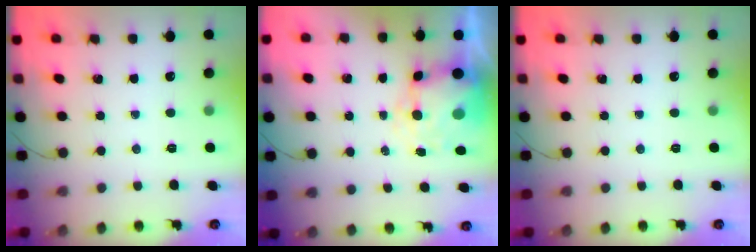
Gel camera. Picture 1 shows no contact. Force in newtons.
{"total": 8.4, "press": 8.1, "slide": 1.9}
{"total": 0.0}